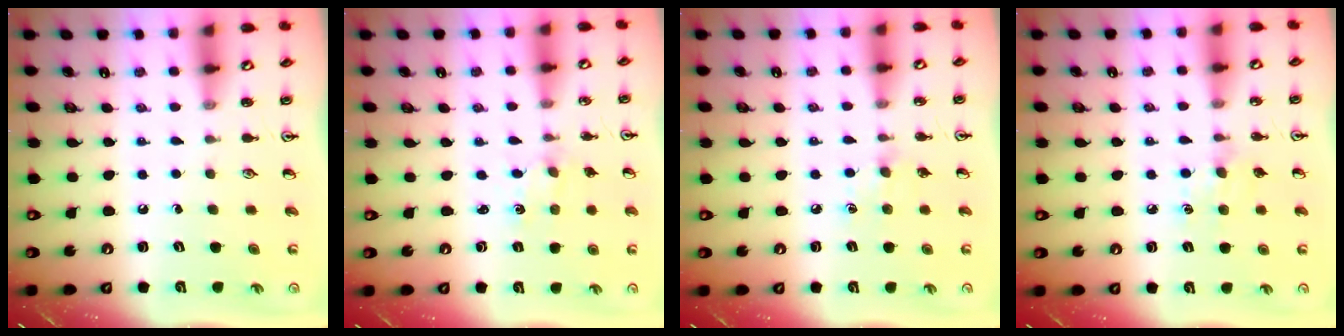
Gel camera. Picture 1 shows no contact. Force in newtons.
{"total": 0.0}
{"total": 6.3, "press": 6.2, "slide": 0.9}
{"total": 6.1, "press": 6.0, "slide": 0.9}